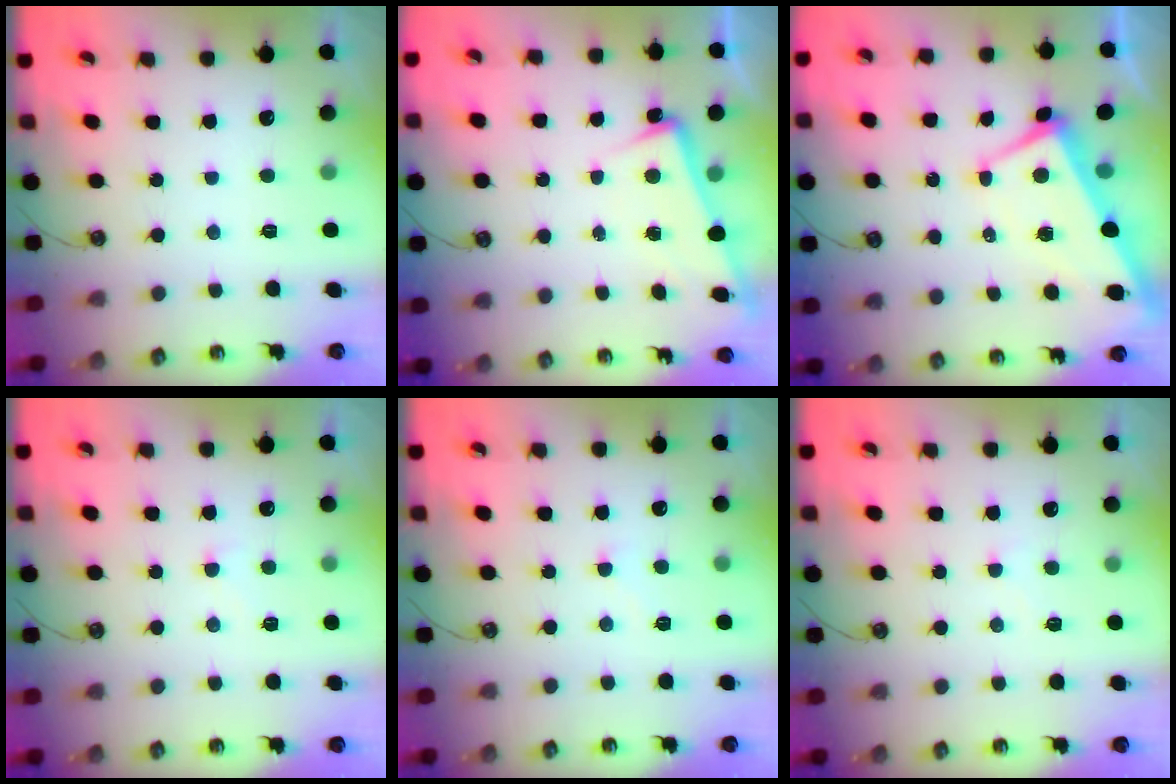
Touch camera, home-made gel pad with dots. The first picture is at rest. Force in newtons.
{"total": 5.1, "press": 5.0, "slide": 0.6}
{"total": 1.9, "press": 1.7, "slide": 0.8}
{"total": 2.7, "press": 2.6, "slide": 0.5}
{"total": 3.9, "press": 3.9, "slide": 0.4}
{"total": 3.5, "press": 3.5, "slide": 0.4}